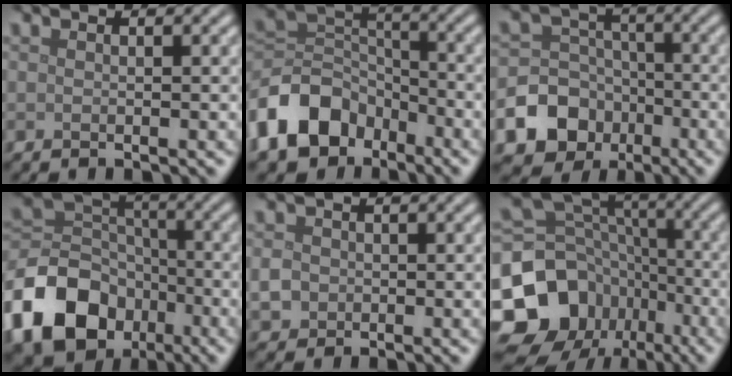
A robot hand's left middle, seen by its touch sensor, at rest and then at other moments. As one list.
[{"total": 9.0, "force": [-5.1, 6.2, 4.2], "torque": [-0.078, -0.003, -0.112]}, {"total": 10.9, "force": [-5.0, 9.4, 2.5], "torque": [-0.045, -0.032, -0.105]}, {"total": 12.1, "force": [-5.9, 8.7, 5.9], "torque": [-0.136, -0.005, -0.122]}, {"total": 1.9, "force": [-0.4, 1.8, 0.7], "torque": [-0.013, -0.003, -0.008]}, {"total": 15.5, "force": [-7.6, 12.2, 5.7], "torque": [-0.154, 0.004, -0.131]}]